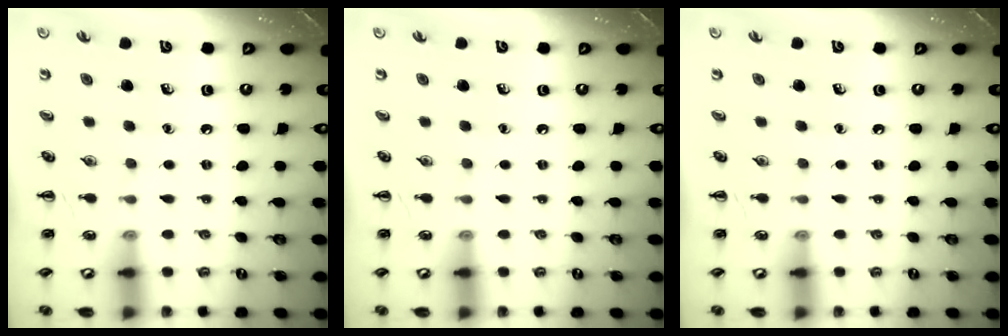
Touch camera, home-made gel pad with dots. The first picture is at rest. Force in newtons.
{"total": 0.0}
{"total": 0.0}